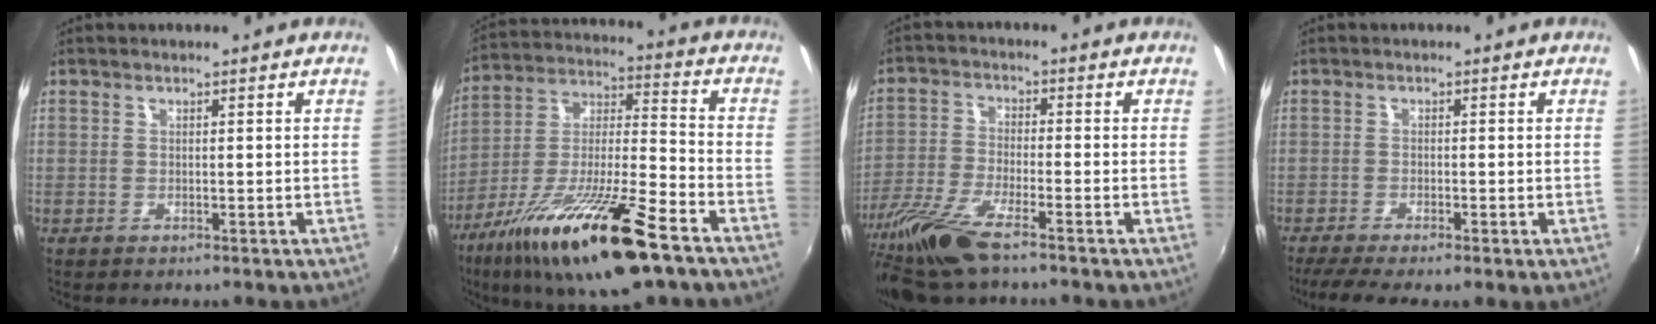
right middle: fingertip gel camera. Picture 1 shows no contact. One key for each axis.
{"total": 22.5, "fx": -13.4, "fy": 4.2, "fz": 17.5, "tx": -0.316, "ty": -0.033, "tz": -0.239}
{"total": 12.0, "fx": -9.1, "fy": 1.6, "fz": 7.7, "tx": -0.174, "ty": -0.033, "tz": -0.179}
{"total": 5.6, "fx": -3.7, "fy": 0.2, "fz": 4.2, "tx": -0.085, "ty": -0.020, "tz": -0.062}